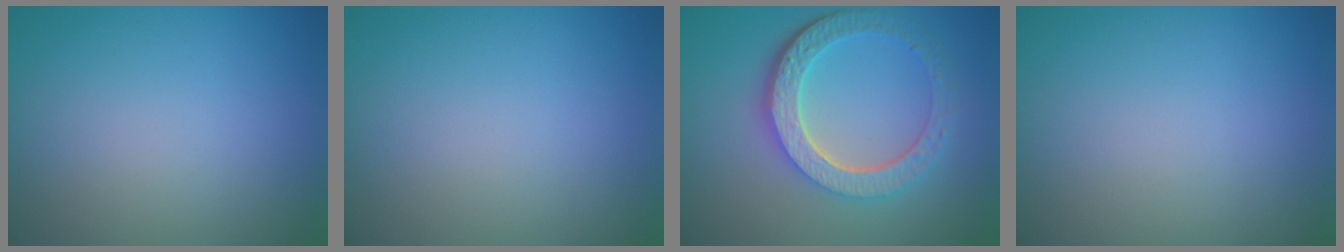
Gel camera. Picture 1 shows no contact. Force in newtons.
{"total": 0.0}
{"total": 6.3, "press": 4.6, "slide": 4.2}
{"total": 0.0}